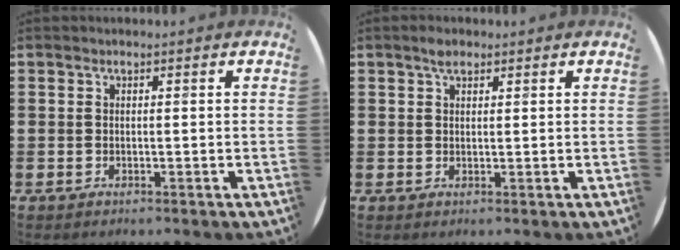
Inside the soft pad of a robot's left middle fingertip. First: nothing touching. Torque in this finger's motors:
{"motor_torque": [0.39, -0.26, 0.00, 0.03]}